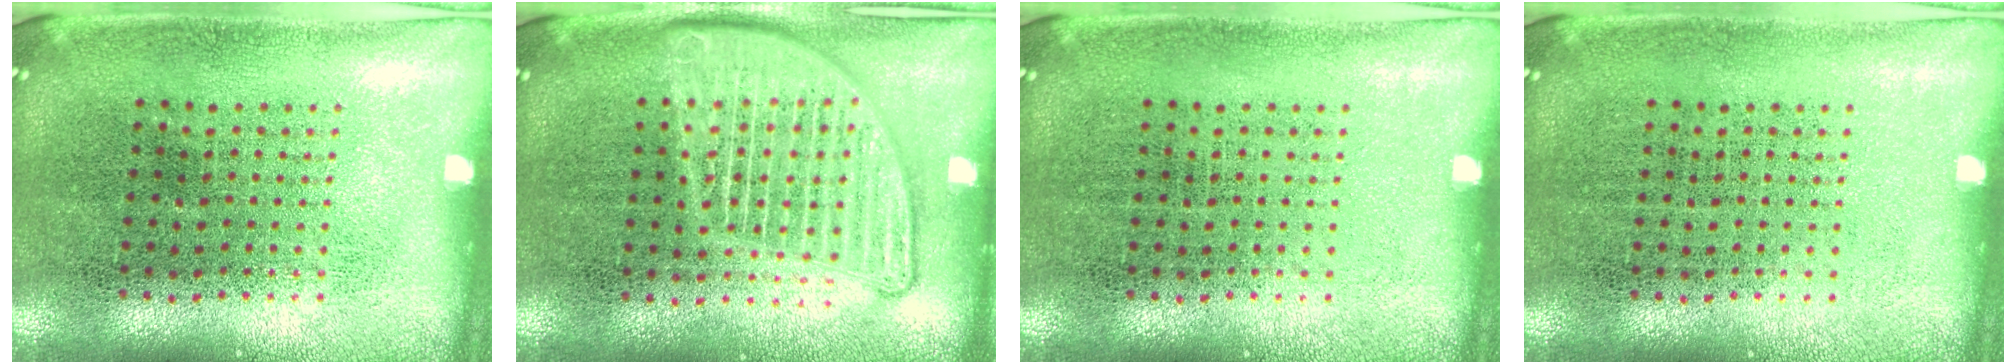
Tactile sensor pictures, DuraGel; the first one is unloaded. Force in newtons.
{"total": 2.9, "press": 2.9, "slide": 0.3}
{"total": 0.0}
{"total": 0.0}